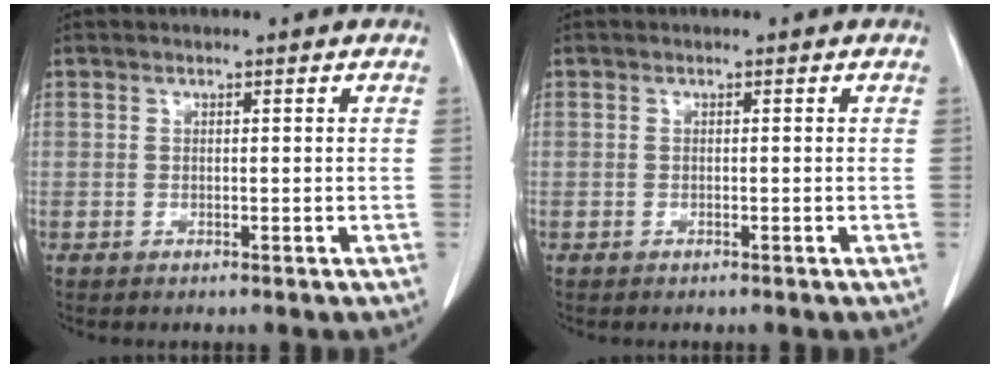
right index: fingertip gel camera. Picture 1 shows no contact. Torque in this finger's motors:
{"motor_torque": [0.03, 0.00, 0.00, 0.01]}